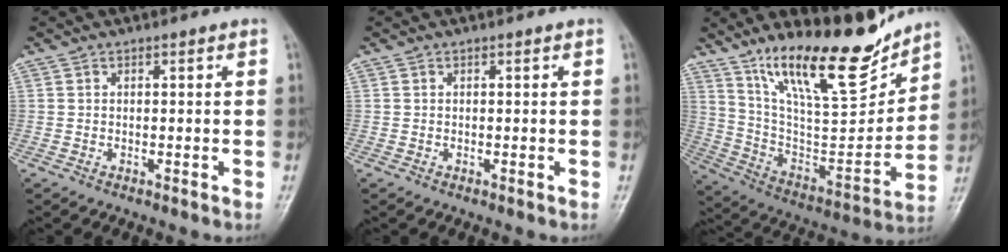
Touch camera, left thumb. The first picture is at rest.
{"total": 0.0}
{"total": 21.9, "force": [16.1, 6.0, 13.6], "torque": [-0.181, -0.098, 0.284]}